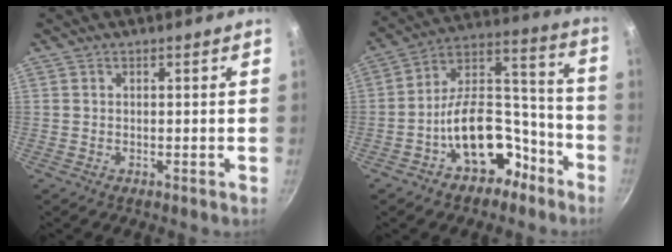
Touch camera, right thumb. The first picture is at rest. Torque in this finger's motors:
{"motor_torque": [2.21, 1.70, 1.46, -1.04, 0.45]}